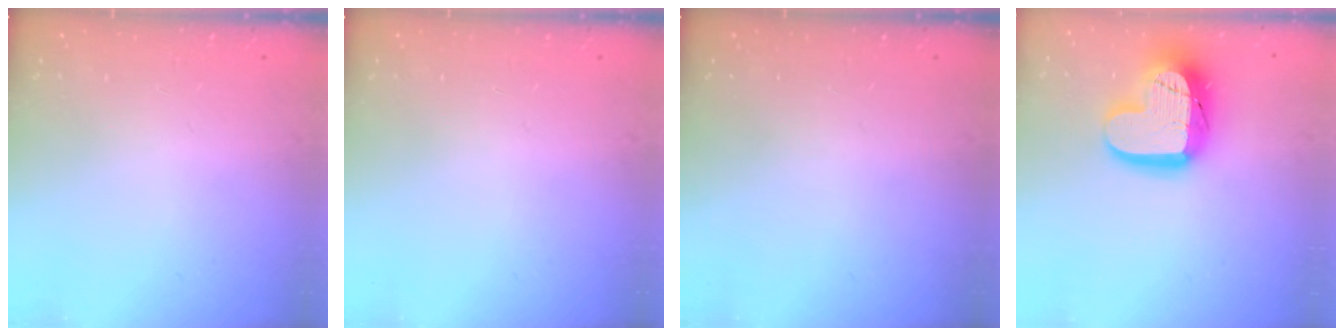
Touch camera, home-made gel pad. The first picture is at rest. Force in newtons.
{"total": 0.0}
{"total": 0.0}
{"total": 18.4, "press": 18.3, "slide": 1.4}